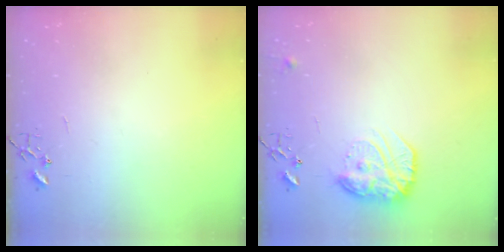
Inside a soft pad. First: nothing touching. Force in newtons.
{"total": 16.9, "press": 16.8, "slide": 1.4}